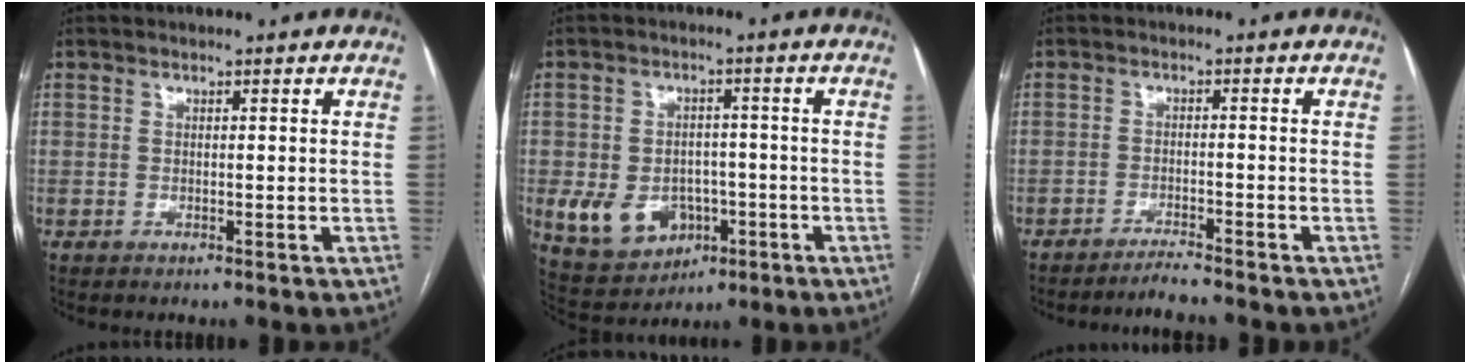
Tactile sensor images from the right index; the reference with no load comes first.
{"total": 10.0, "force": [-2.8, 7.4, 6.0], "torque": [-0.110, 0.012, -0.029]}
{"total": 3.2, "force": [-3.0, -0.7, 0.6], "torque": [-0.013, -0.011, -0.051]}